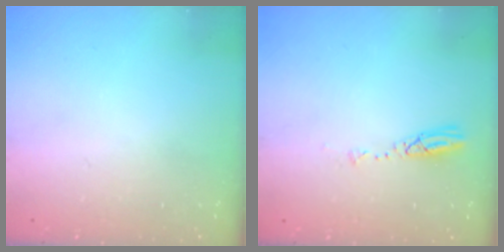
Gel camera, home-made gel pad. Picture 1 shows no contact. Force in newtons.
{"total": 3.7, "press": 3.7, "slide": 0.4}